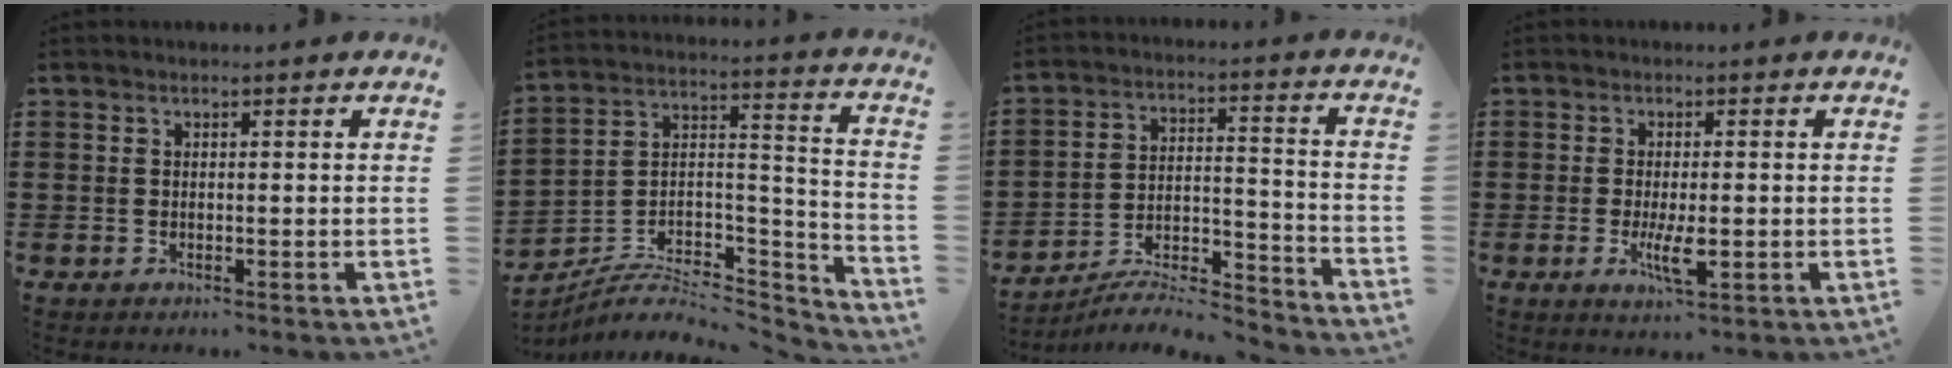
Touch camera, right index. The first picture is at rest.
{"total": 6.6, "force": [-5.2, 3.0, 2.6], "torque": [-0.051, 0.005, -0.103]}
{"total": 6.8, "force": [-6.2, 1.4, 2.4], "torque": [-0.039, 0.006, -0.121]}
{"total": 4.9, "force": [-1.1, 1.4, 4.6], "torque": [-0.090, -0.005, -0.021]}